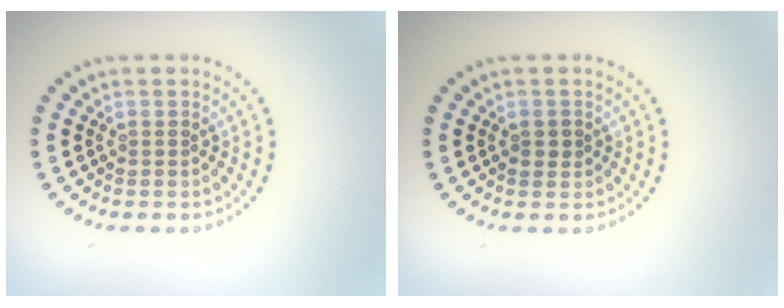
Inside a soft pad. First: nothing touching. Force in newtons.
{"total": 1.2, "press": 1.2, "slide": 0.1}